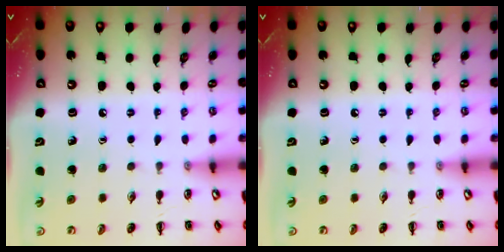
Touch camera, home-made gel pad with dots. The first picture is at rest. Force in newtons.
{"total": 0.0}